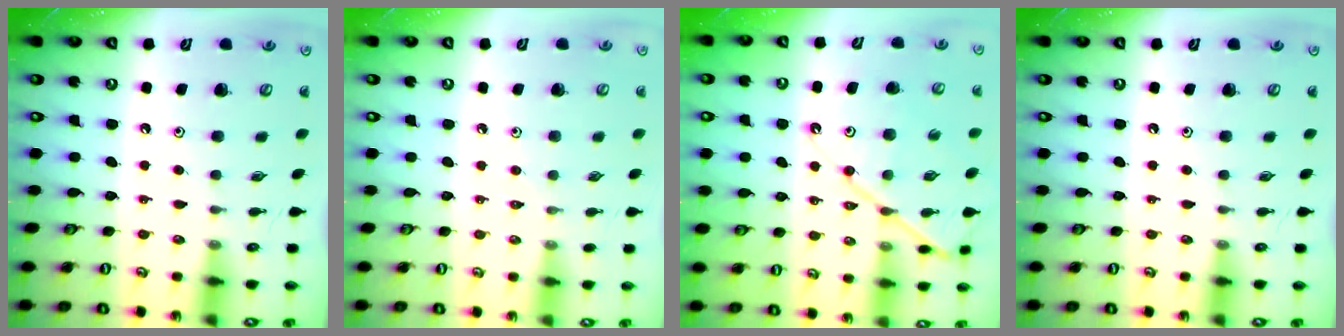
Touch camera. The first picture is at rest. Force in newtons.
{"total": 0.6, "press": 0.6, "slide": 0.3}
{"total": 13.4, "press": 13.3, "slide": 1.3}
{"total": 0.0}